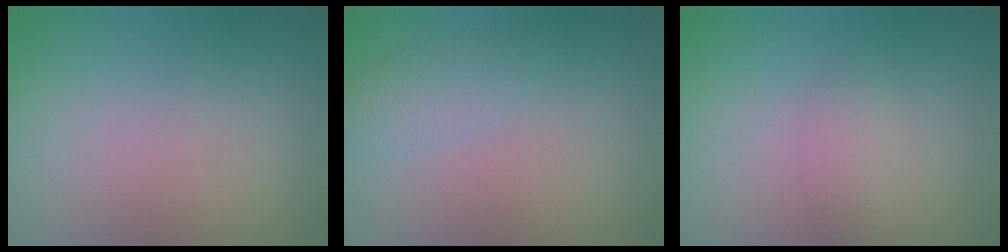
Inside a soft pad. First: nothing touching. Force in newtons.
{"total": 1.7, "press": 1.7, "slide": 0.1}
{"total": 1.2, "press": 1.2, "slide": 0.1}